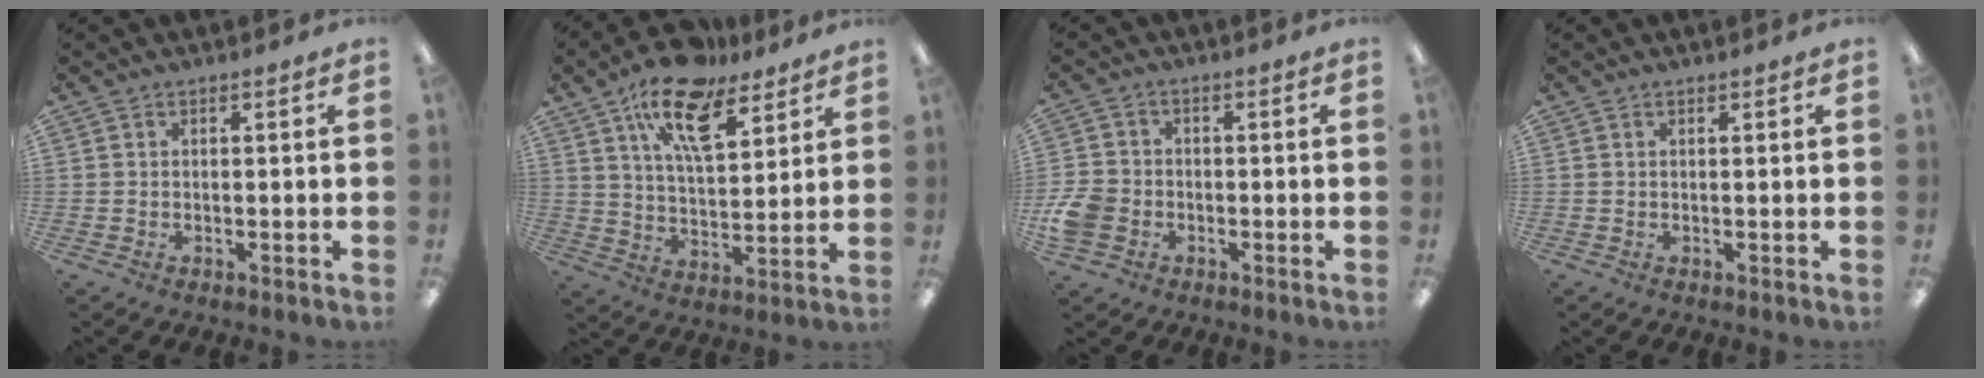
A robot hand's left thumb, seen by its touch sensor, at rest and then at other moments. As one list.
[{"total": 16.5, "force": [10.8, 7.1, 10.2], "torque": [-0.173, -0.045, 0.187]}, {"total": 6.6, "force": [-2.2, 5.2, 3.4], "torque": [-0.081, 0.013, -0.040]}, {"total": 0.5, "force": [0.3, 0.2, 0.3], "torque": [-0.007, 0.002, 0.006]}]